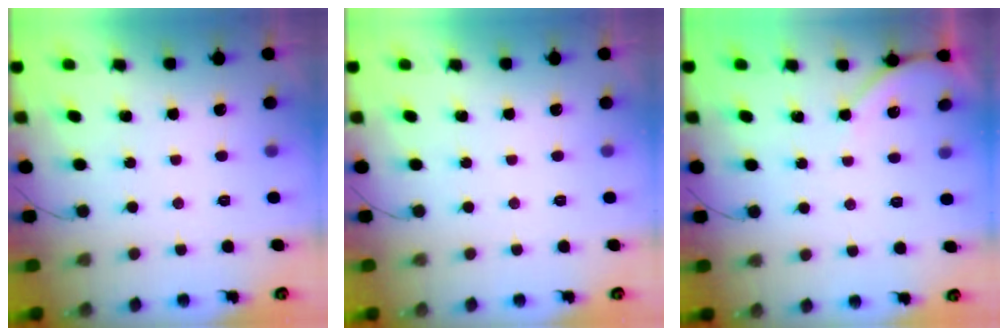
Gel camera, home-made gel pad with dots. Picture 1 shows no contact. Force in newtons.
{"total": 0.0}
{"total": 4.7, "press": 4.7, "slide": 0.6}